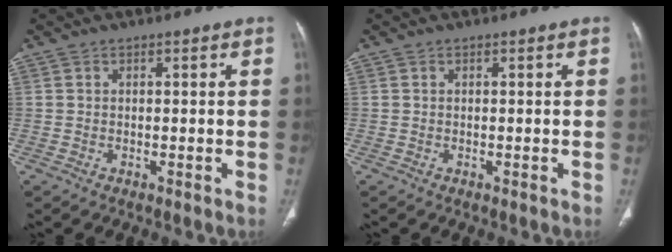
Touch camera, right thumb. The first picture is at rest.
{"total": 0.0}